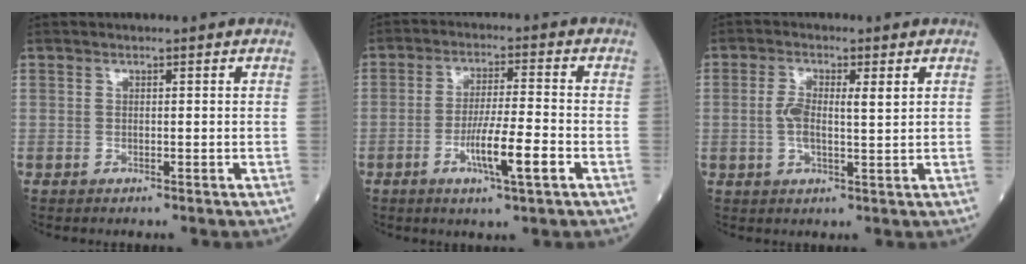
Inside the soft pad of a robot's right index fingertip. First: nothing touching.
{"total": 8.0, "force": [-3.0, 0.3, 7.4], "torque": [-0.134, -0.007, -0.054]}
{"total": 4.9, "force": [1.0, 1.3, 4.6], "torque": [-0.094, 0.011, 0.016]}